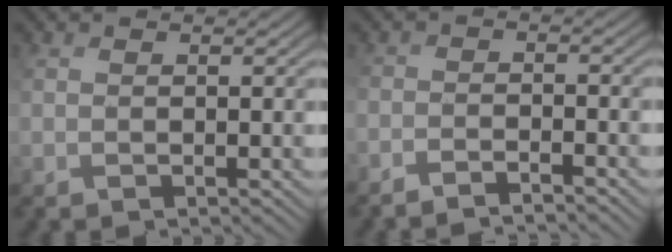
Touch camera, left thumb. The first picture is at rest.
{"total": 3.5, "force": [-3.4, 0.1, 0.7], "torque": [-0.010, 0.001, -0.065]}